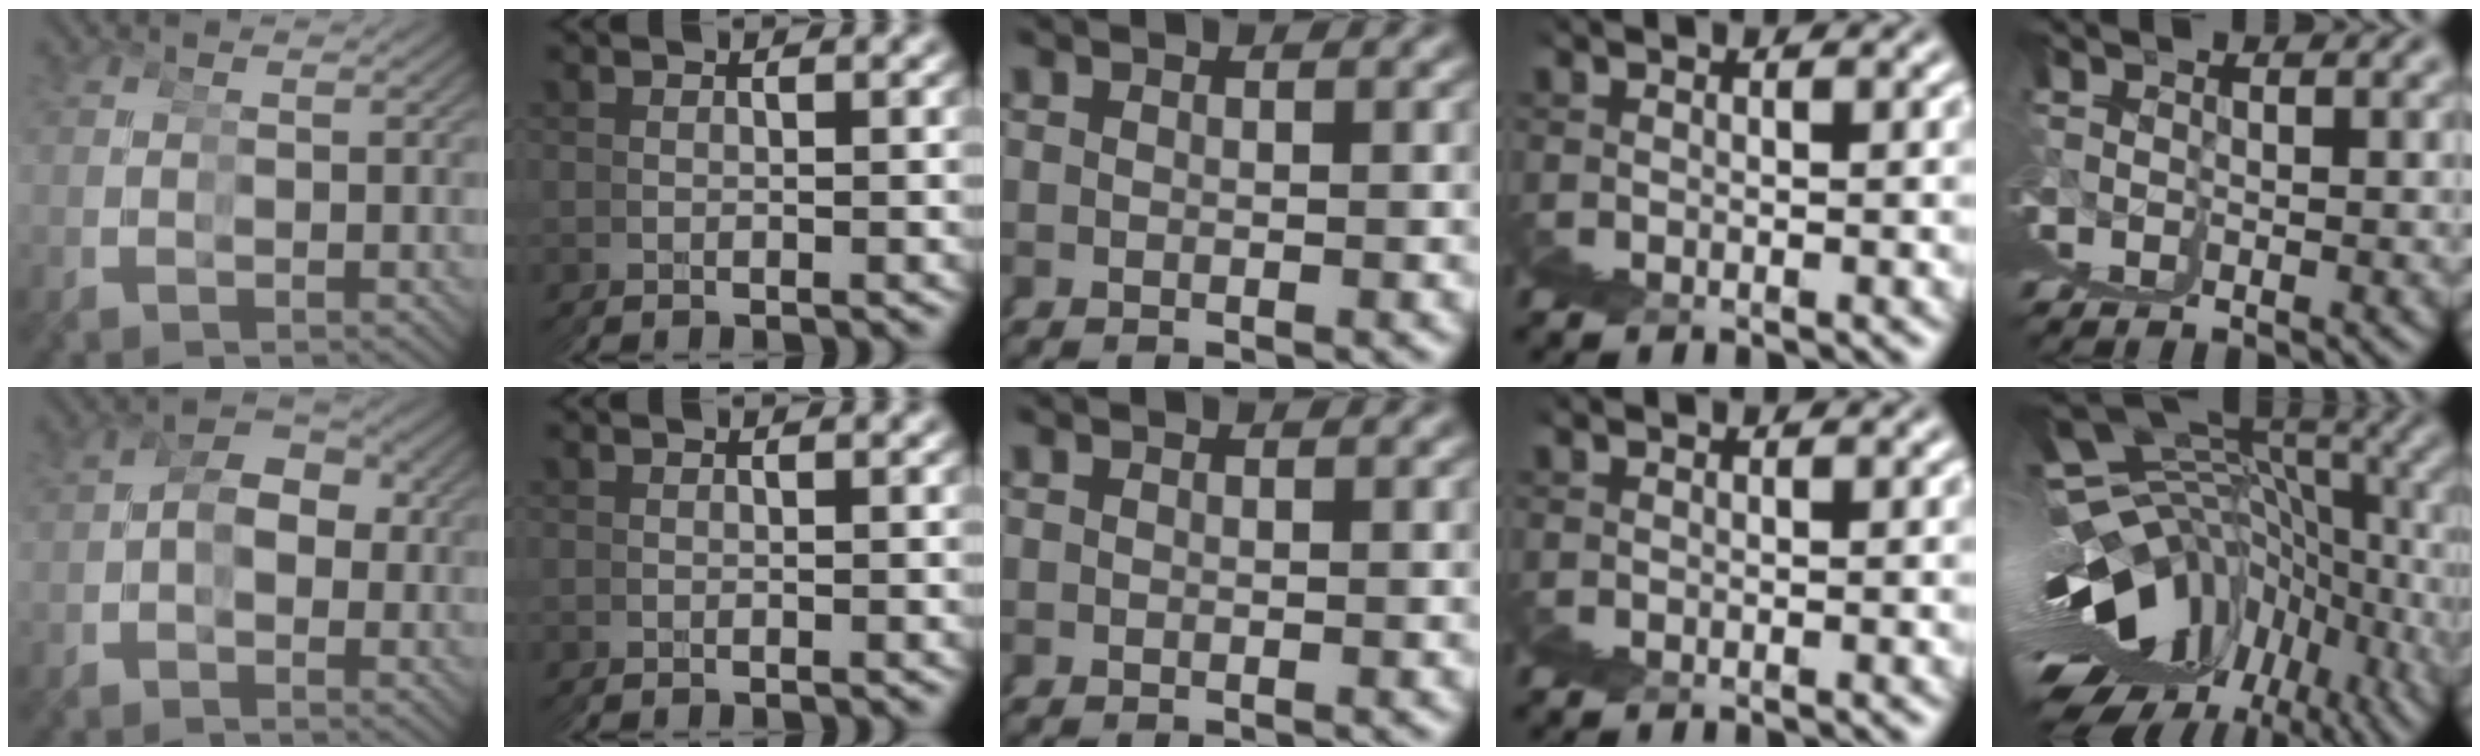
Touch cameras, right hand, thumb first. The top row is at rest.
{"thumb": {"total": 6.6, "force": [-0.1, 5.3, 3.9], "torque": [-0.065, 0.007, -0.009]}, "little": {"total": 17.4, "force": [1.2, 6.7, 16.0], "torque": [-0.188, 0.011, 0.040]}}